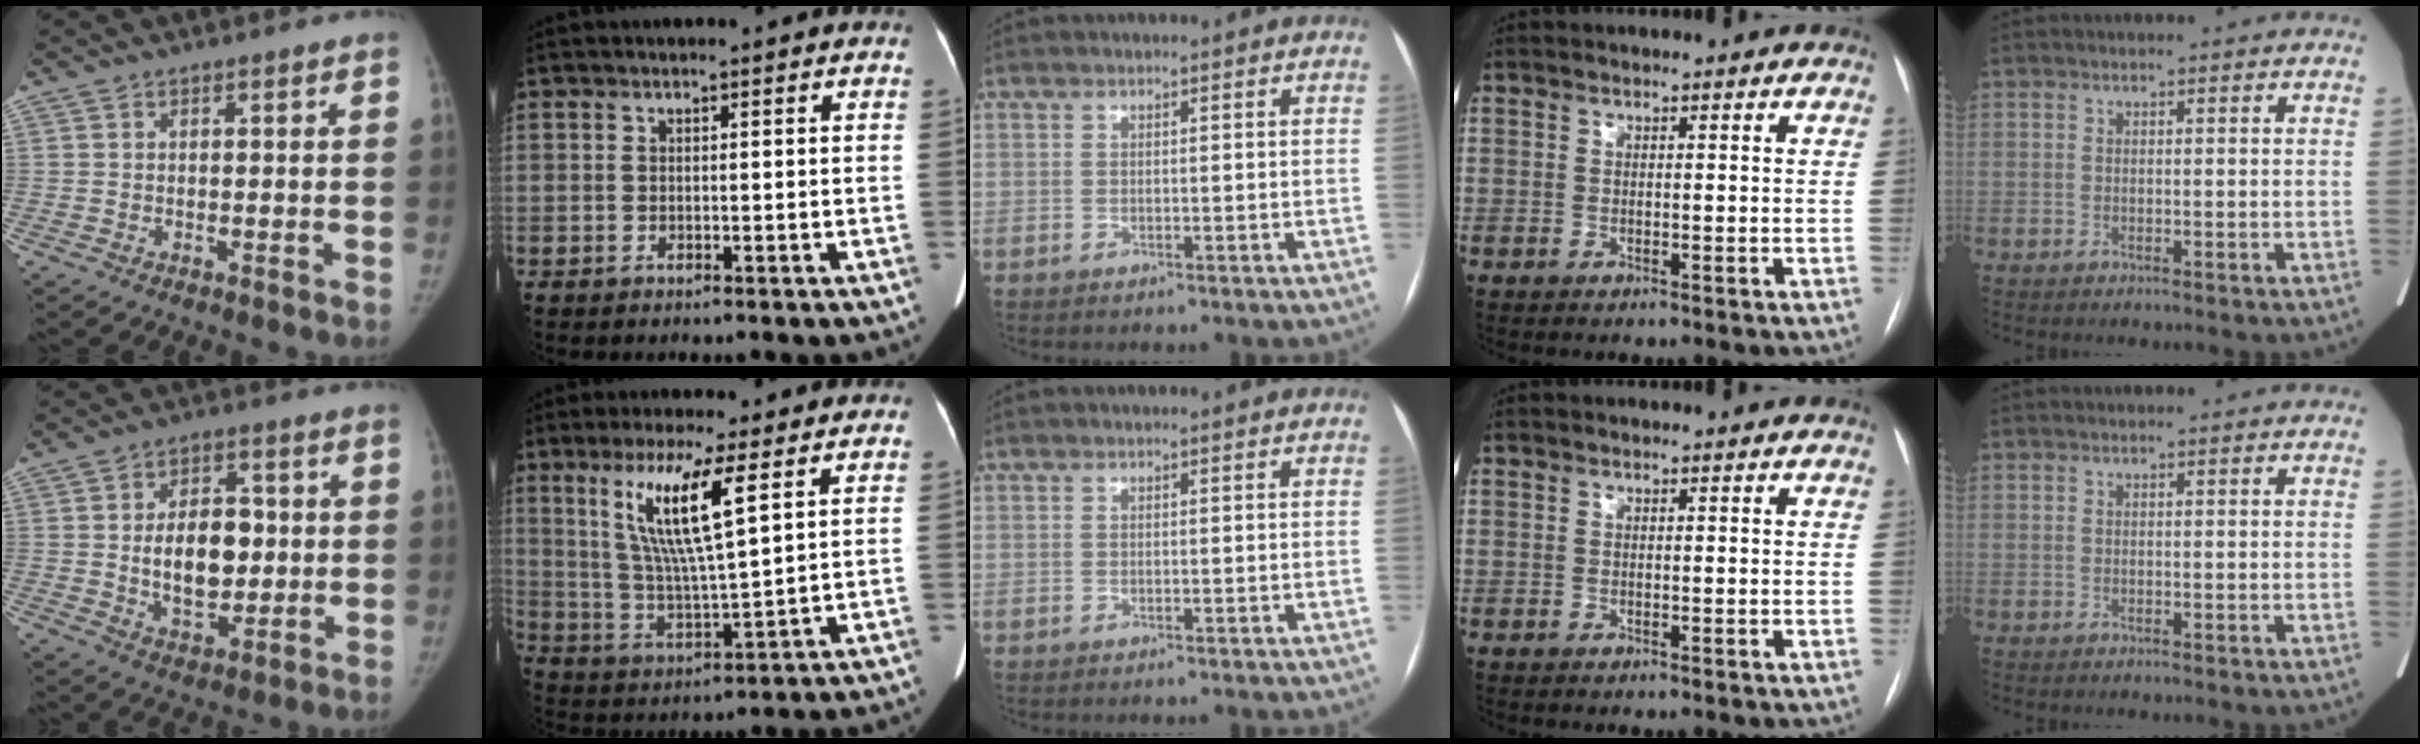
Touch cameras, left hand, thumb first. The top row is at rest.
{"thumb": {"total": 12.0, "force": [0.1, 7.6, 9.2], "torque": [-0.113, 0.003, 0.009]}, "index": {"total": 11.6, "force": [5.0, 0.7, 10.4], "torque": [-0.214, -0.004, 0.097]}}